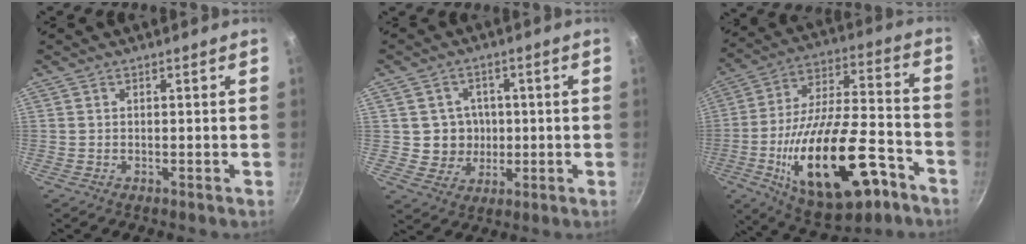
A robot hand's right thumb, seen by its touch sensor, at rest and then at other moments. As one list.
[{"total": 6.3, "force": [0.2, 6.2, 1.3], "torque": [0.017, 0.008, 0.009]}, {"total": 26.8, "force": [-10.9, 11.9, 21.4], "torque": [-0.336, 0.050, -0.160]}]